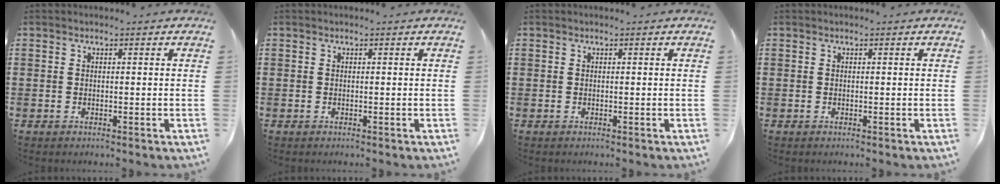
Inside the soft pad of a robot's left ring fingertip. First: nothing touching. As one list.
[{"total": 0.0}, {"total": 0.0}, {"total": 0.0}]